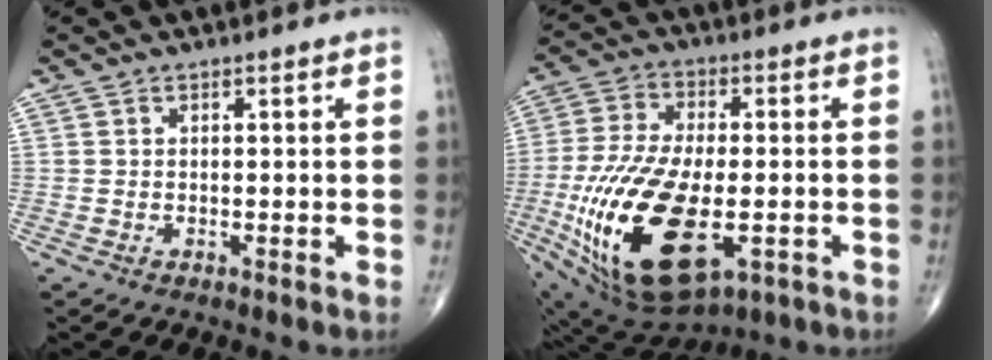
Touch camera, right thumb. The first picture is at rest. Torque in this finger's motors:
{"motor_torque": [0.83, 0.78, 2.35, -0.42, 0.47]}